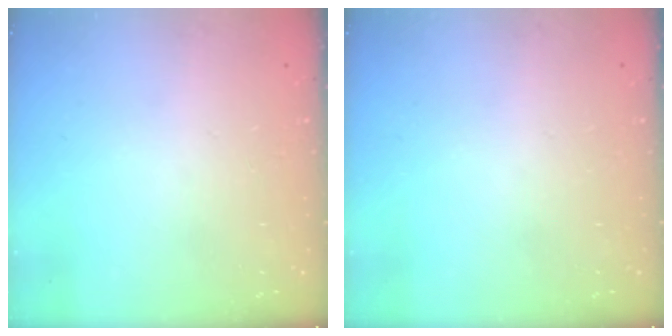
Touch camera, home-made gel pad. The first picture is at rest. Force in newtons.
{"total": 0.0}